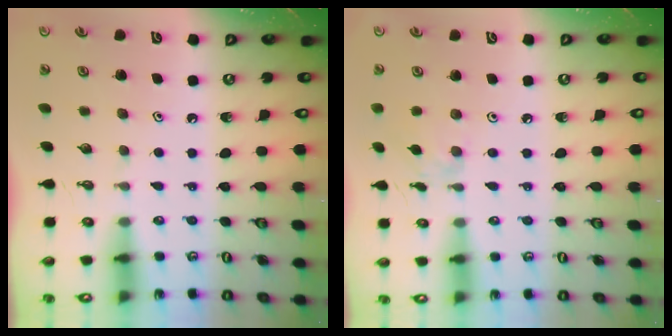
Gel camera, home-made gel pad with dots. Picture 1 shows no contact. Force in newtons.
{"total": 1.9, "press": 1.8, "slide": 0.5}